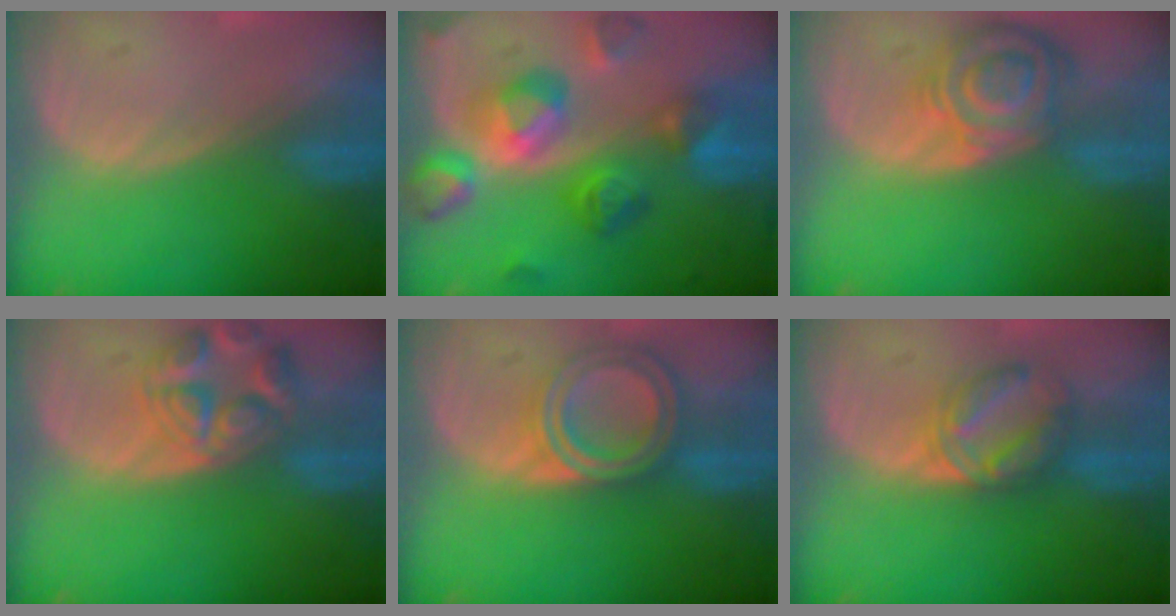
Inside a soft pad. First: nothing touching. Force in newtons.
{"total": 10.8, "press": 10.8, "slide": 0.8}
{"total": 8.3, "press": 7.3, "slide": 3.9}
{"total": 7.4, "press": 6.6, "slide": 3.4}
{"total": 6.9, "press": 6.2, "slide": 3.1}
{"total": 5.7, "press": 5.7, "slide": 0.7}